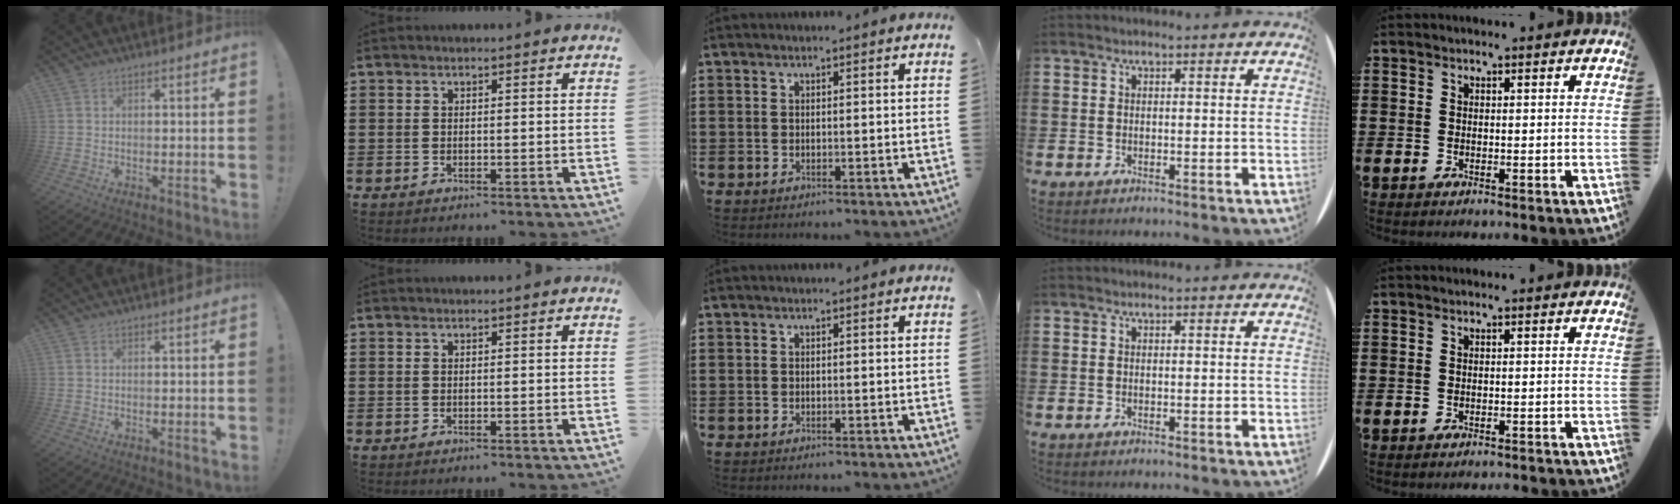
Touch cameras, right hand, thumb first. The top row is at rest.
{"little": {"total": 0.6, "force": [-0.6, -0.1, 0.1], "torque": [-0.001, -0.002, -0.012]}}